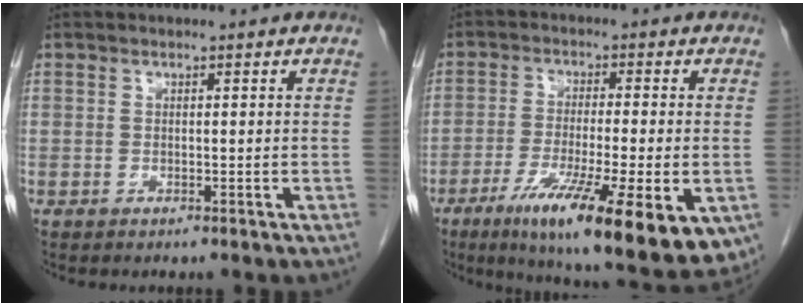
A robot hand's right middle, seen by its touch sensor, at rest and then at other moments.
{"total": 19.6, "force": [-10.1, 3.0, 16.5], "torque": [-0.198, -0.041, -0.155]}